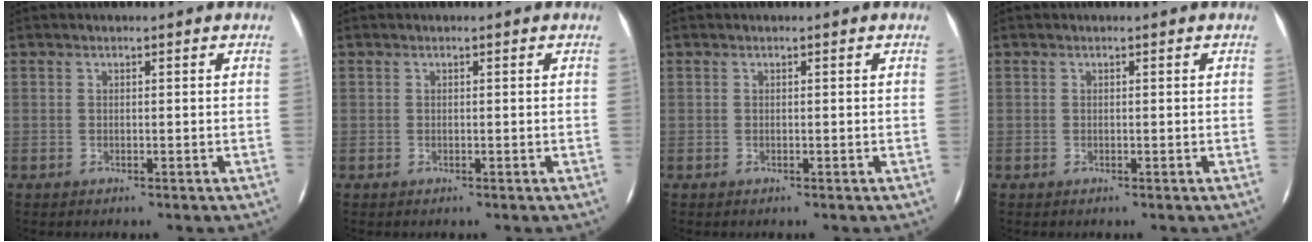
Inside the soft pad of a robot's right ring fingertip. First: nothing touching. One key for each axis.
{"total": 0.0}
{"total": 0.0}
{"total": 0.0}